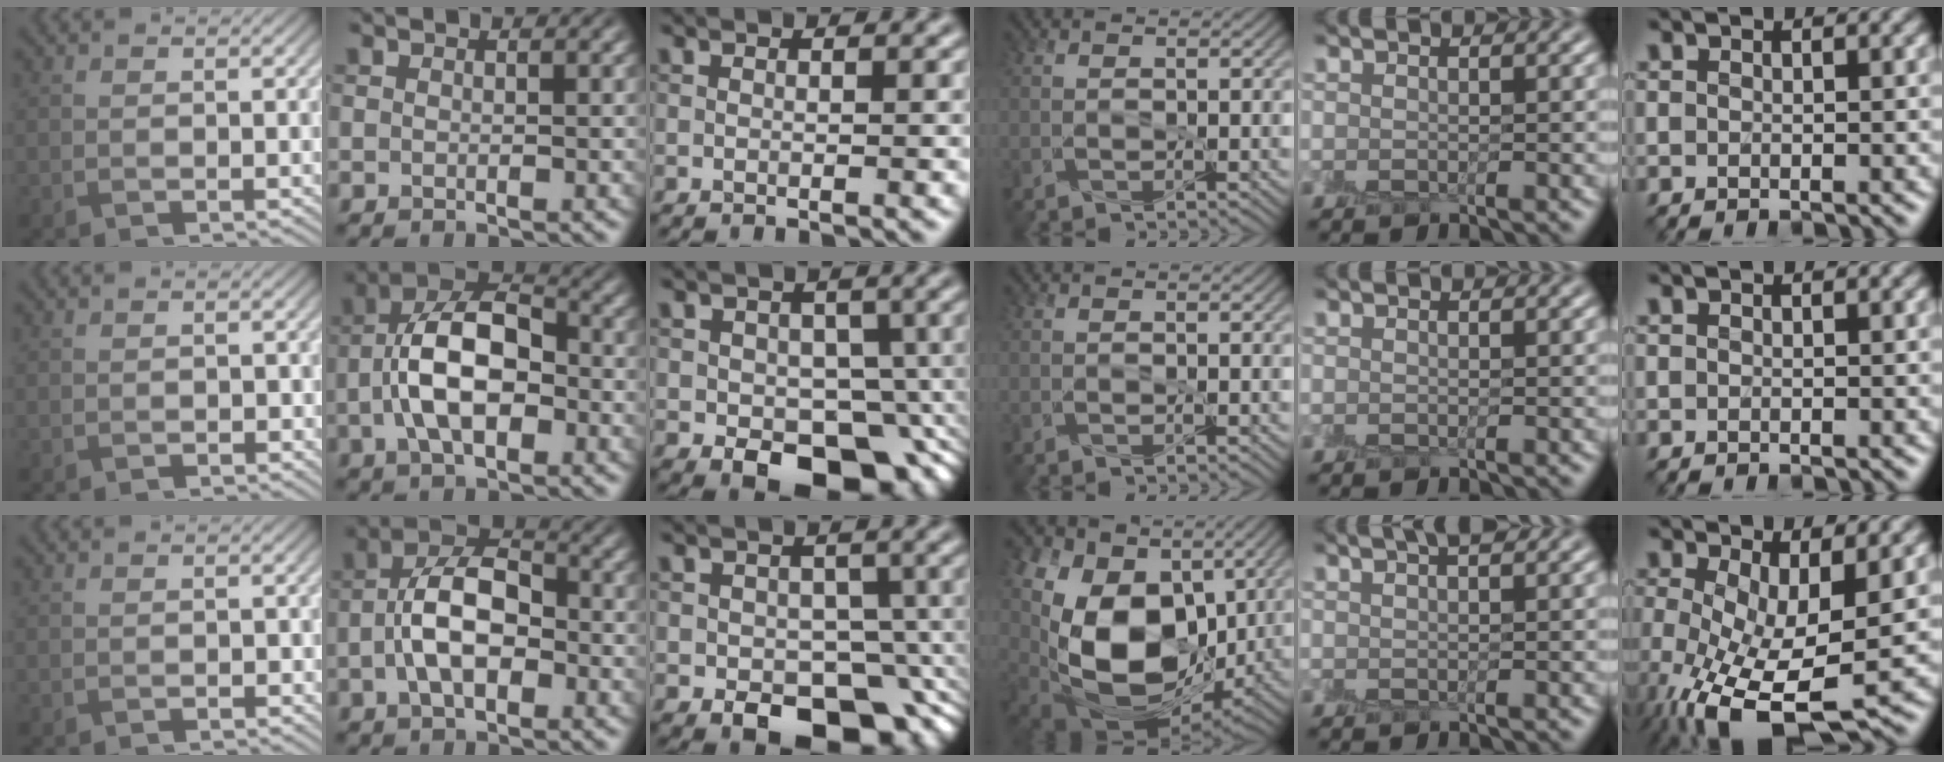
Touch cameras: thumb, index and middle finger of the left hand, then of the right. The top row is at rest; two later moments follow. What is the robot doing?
{"motion": "peel", "object": "lint roller sheet"}